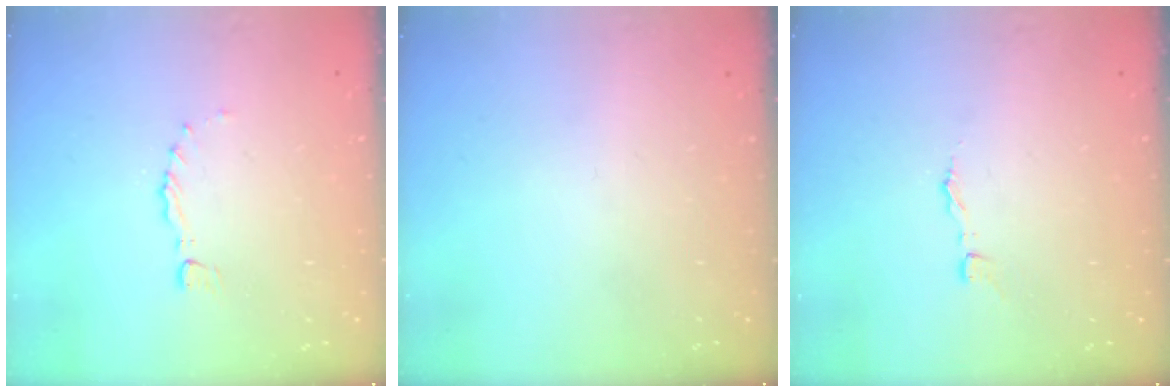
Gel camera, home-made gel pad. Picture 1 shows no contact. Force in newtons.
{"total": 0.0}
{"total": 1.7, "press": 1.7, "slide": 0.1}